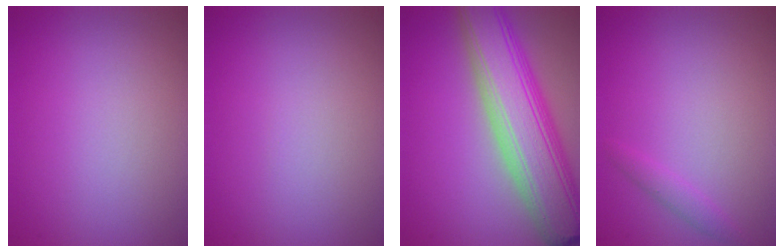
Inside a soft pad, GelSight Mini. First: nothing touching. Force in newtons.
{"total": 0.0}
{"total": 10.2, "press": 10.2, "slide": 0.5}
{"total": 1.0, "press": 1.0, "slide": 0.1}